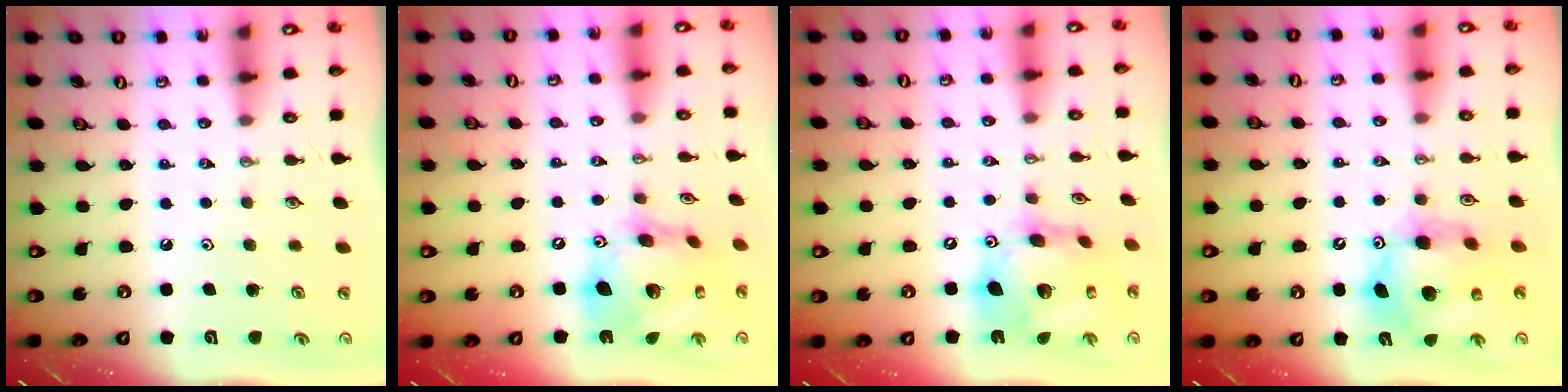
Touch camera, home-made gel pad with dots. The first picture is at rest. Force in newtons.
{"total": 18.8, "press": 18.7, "slide": 2.1}
{"total": 17.7, "press": 17.6, "slide": 1.7}
{"total": 14.3, "press": 14.2, "slide": 1.5}